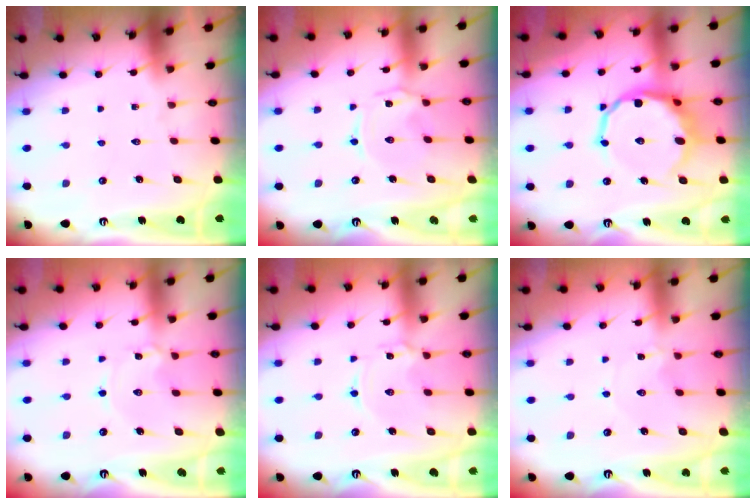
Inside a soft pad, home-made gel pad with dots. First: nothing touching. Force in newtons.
{"total": 1.2, "press": 1.1, "slide": 0.4}
{"total": 11.5, "press": 10.9, "slide": 3.9}
{"total": 1.6, "press": 1.6, "slide": 0.1}
{"total": 1.9, "press": 1.9, "slide": 0.2}
{"total": 1.0, "press": 1.0, "slide": 0.2}